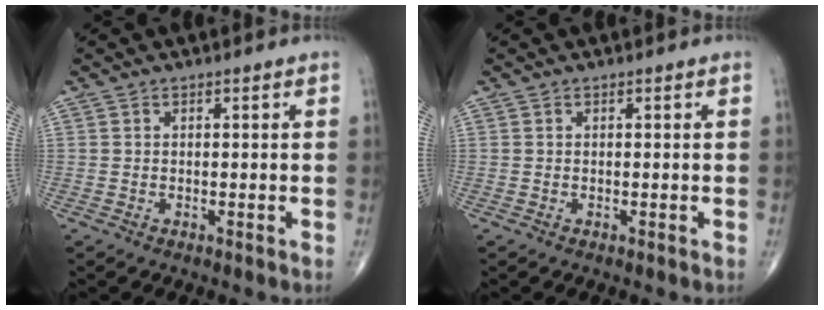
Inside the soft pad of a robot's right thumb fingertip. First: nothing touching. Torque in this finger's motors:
{"motor_torque": [0.00, 0.00, -0.01, 0.01, 0.00]}